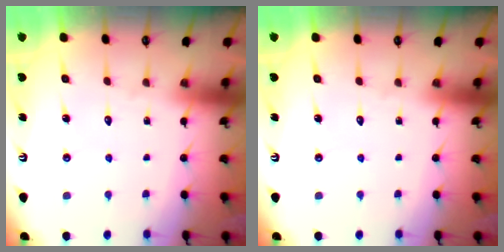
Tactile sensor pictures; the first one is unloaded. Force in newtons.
{"total": 0.0}